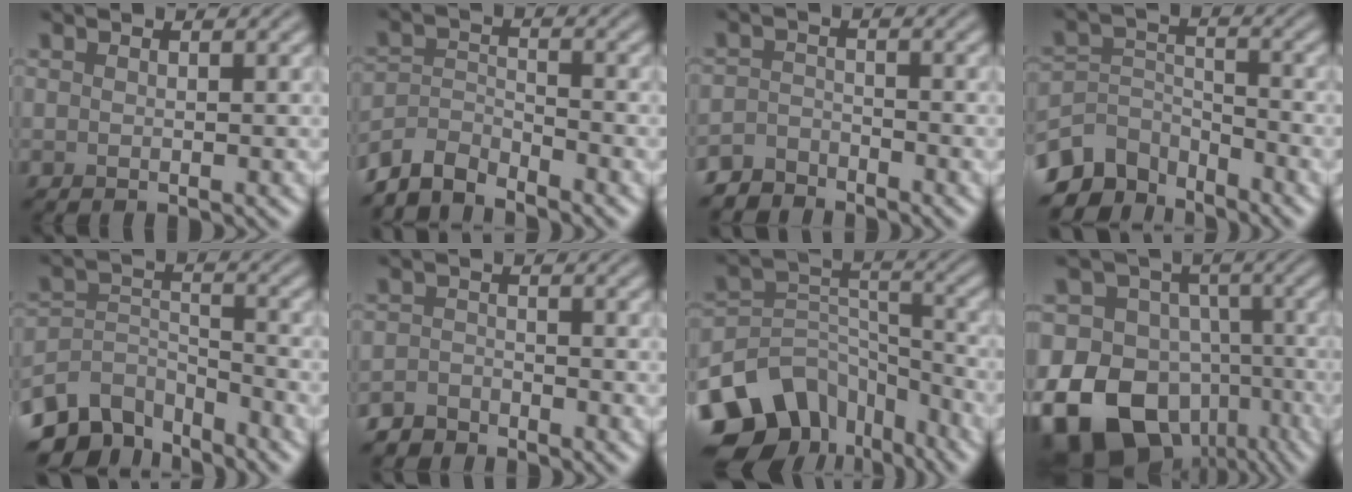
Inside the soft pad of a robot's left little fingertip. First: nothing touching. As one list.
[{"total": 3.8, "force": [-3.6, 1.0, 0.8], "torque": [-0.012, 0.001, -0.081]}, {"total": 2.9, "force": [-2.7, 0.9, 0.1], "torque": [0.002, 0.002, -0.059]}, {"total": 6.2, "force": [-5.2, 3.1, 1.7], "torque": [-0.027, -0.013, -0.109]}, {"total": 7.3, "force": [-5.9, 3.5, 2.6], "torque": [-0.047, -0.017, -0.115]}, {"total": 2.5, "force": [-2.4, 0.8, 0.1], "torque": [0.002, 0.001, -0.051]}, {"total": 11.2, "force": [-7.6, 7.1, 4.1], "torque": [-0.078, 0.006, -0.130]}, {"total": 17.0, "force": [-6.6, 13.0, 8.8], "torque": [-0.176, -0.018, -0.107]}]